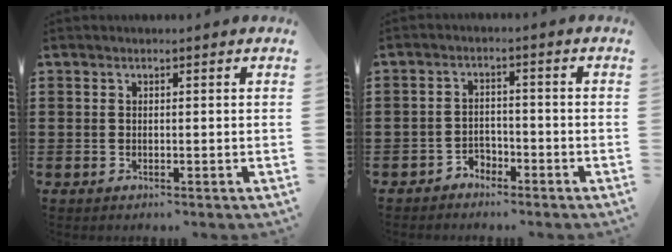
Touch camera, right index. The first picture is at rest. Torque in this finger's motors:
{"motor_torque": [1.08, 1.06, 0.01, 0.00]}